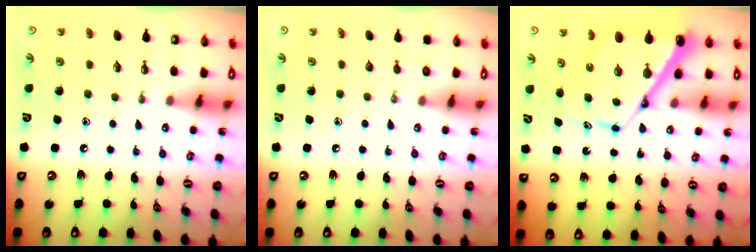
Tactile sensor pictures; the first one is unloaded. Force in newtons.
{"total": 0.0}
{"total": 11.7, "press": 11.6, "slide": 1.0}